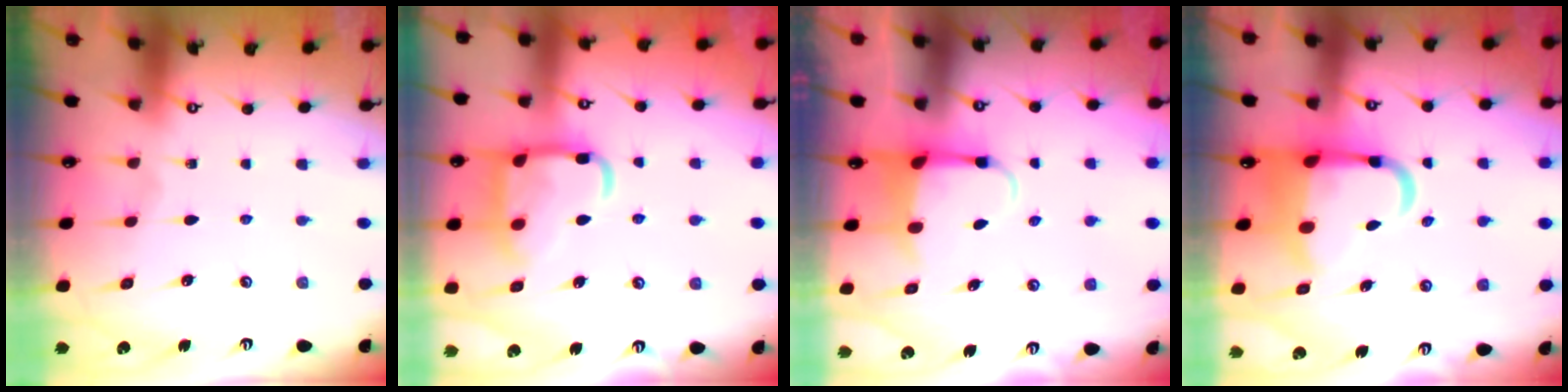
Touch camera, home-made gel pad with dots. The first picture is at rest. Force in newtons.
{"total": 16.2, "press": 16.2, "slide": 1.5}
{"total": 3.9, "press": 3.7, "slide": 1.1}
{"total": 10.7, "press": 10.4, "slide": 2.5}